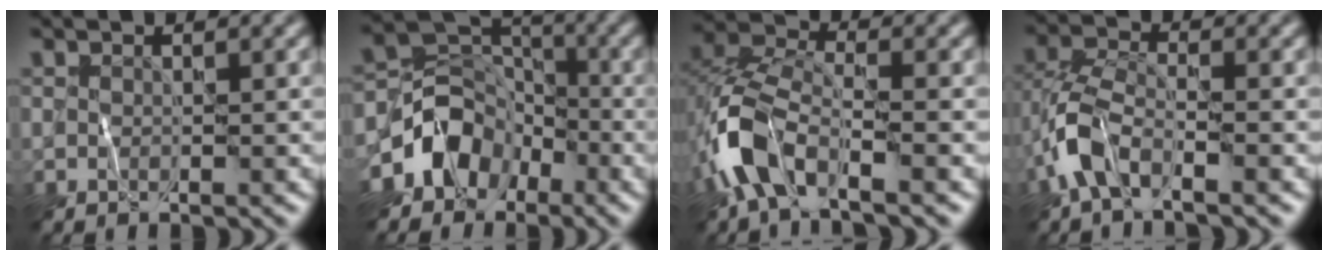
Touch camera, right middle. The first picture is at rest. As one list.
[{"total": 7.8, "force": [-4.0, 5.8, 3.3], "torque": [-0.050, -0.001, -0.082]}, {"total": 6.2, "force": [-3.3, 2.9, 4.4], "torque": [-0.094, 0.002, -0.076]}, {"total": 4.5, "force": [-2.7, 1.9, 3.2], "torque": [-0.074, 0.005, -0.066]}]